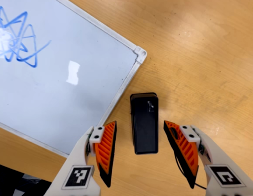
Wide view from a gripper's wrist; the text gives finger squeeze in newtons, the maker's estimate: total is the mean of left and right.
{"total": 0.0}